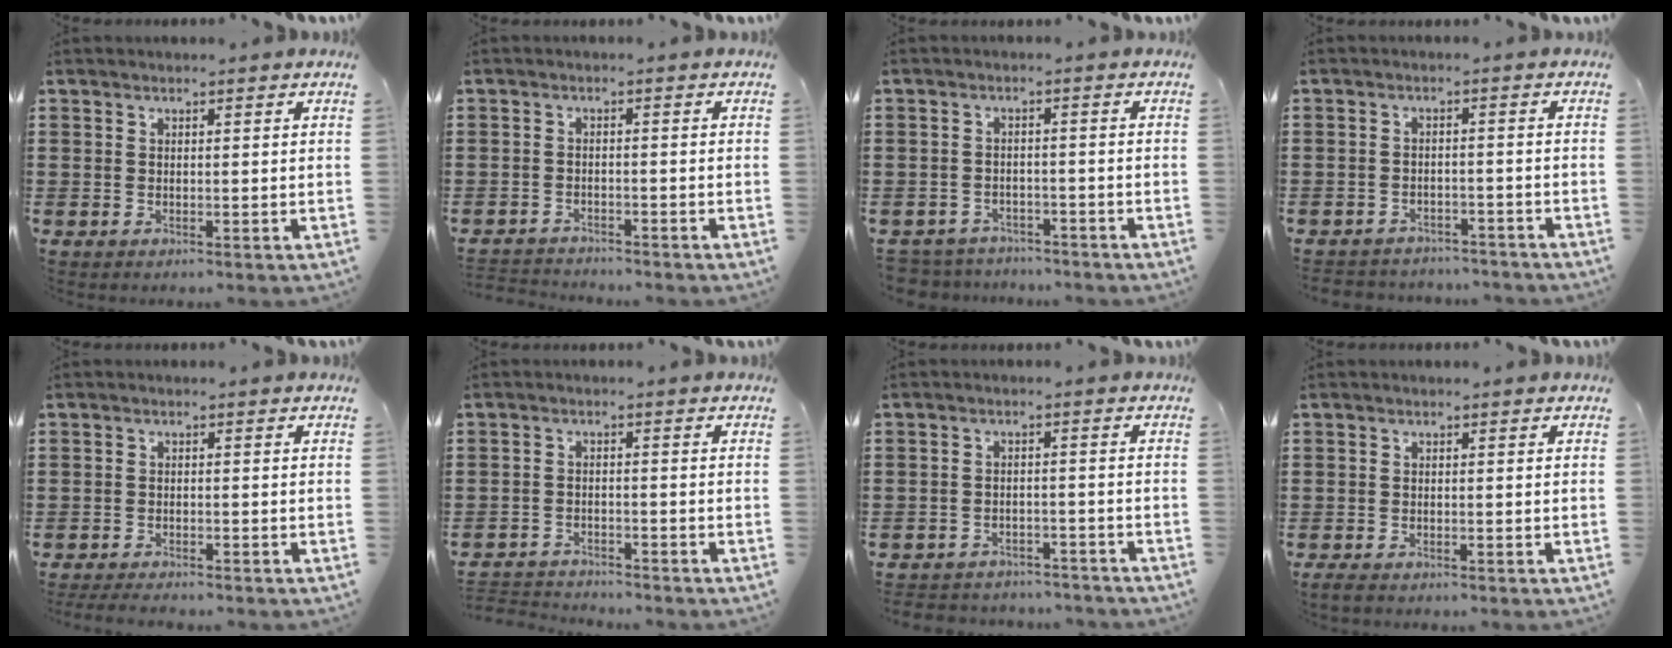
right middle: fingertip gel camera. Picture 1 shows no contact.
{"total": 2.2, "force": [-2.2, 0.3, -0.2], "torque": [-0.004, 0.001, -0.049]}
{"total": 3.2, "force": [-3.1, 0.7, -0.3], "torque": [-0.004, 0.001, -0.070]}
{"total": 2.9, "force": [-2.8, 0.6, -0.2], "torque": [-0.004, 0.000, -0.063]}
{"total": 2.1, "force": [-2.0, 0.3, 0.4], "torque": [-0.010, 0.000, -0.042]}
{"total": 2.6, "force": [-2.5, 0.5, -0.2], "torque": [-0.006, 0.000, -0.056]}
{"total": 3.1, "force": [-3.0, 0.6, -0.2], "torque": [-0.005, -0.001, -0.066]}
{"total": 1.1, "force": [-0.9, 0.5, 0.4], "torque": [-0.010, 0.001, -0.019]}